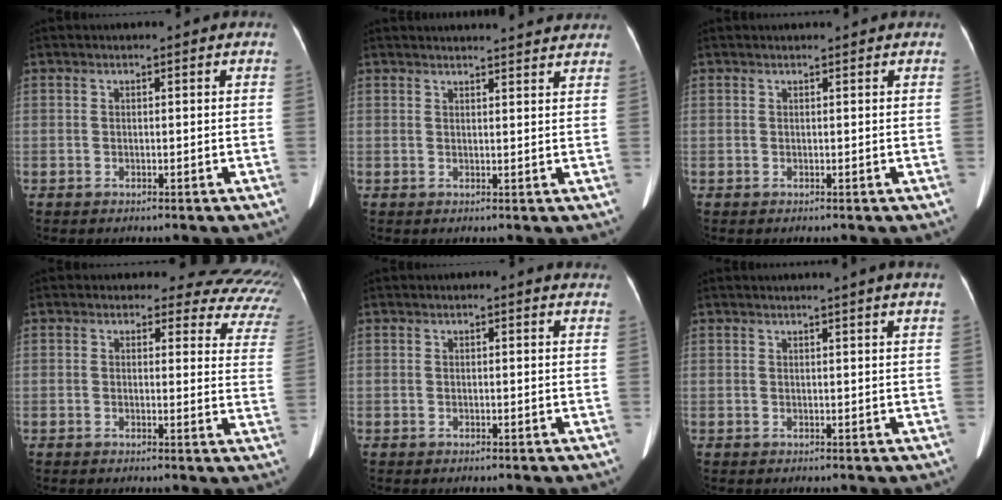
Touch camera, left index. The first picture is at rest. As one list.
[{"total": 13.0, "force": [12.4, 1.4, 3.5], "torque": [-0.034, 0.018, 0.137]}, {"total": 2.6, "force": [2.5, 0.2, 0.7], "torque": [-0.011, 0.022, 0.028]}, {"total": 11.8, "force": [10.1, 5.0, 3.5], "torque": [0.000, -0.043, 0.063]}, {"total": 2.1, "force": [1.8, 0.5, 0.9], "torque": [-0.010, 0.003, 0.006]}, {"total": 3.2, "force": [2.7, -0.9, 1.5], "torque": [-0.023, 0.003, 0.031]}]